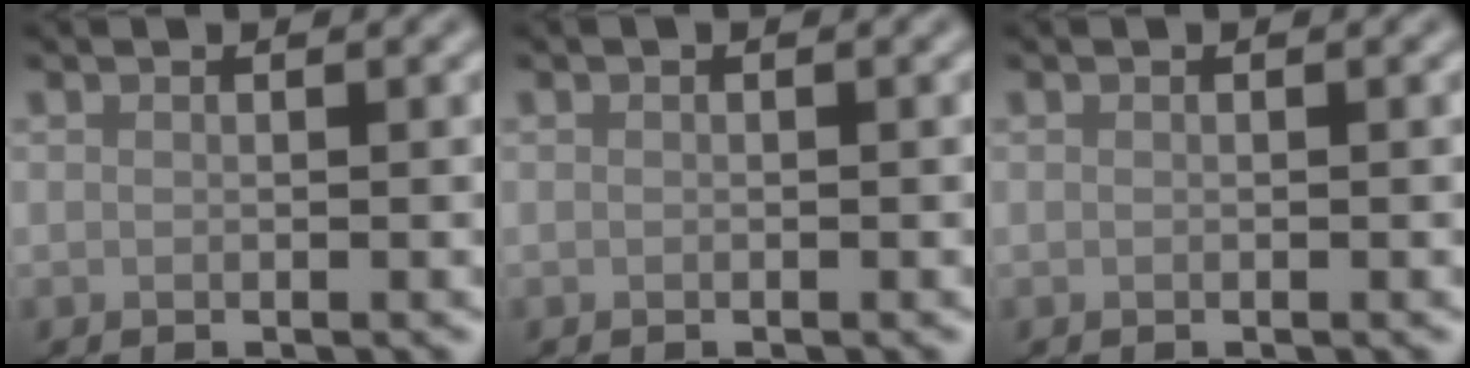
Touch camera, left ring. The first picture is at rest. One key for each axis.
{"total": 0.0}
{"total": 0.0}